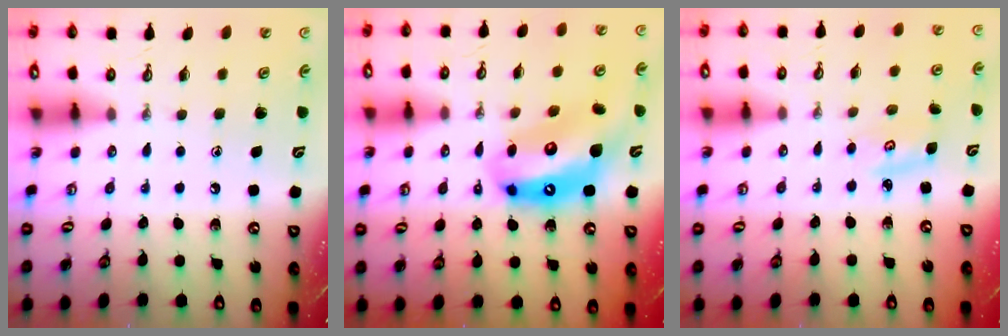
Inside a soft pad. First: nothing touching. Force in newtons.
{"total": 15.5, "press": 15.4, "slide": 1.4}
{"total": 2.6, "press": 2.6, "slide": 0.3}